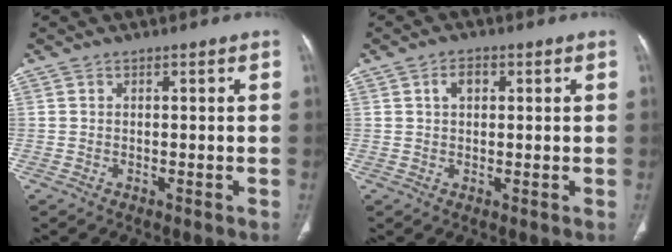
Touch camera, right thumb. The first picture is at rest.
{"total": 2.9, "force": [0.9, 1.9, 2.0], "torque": [-0.029, 0.006, 0.015]}